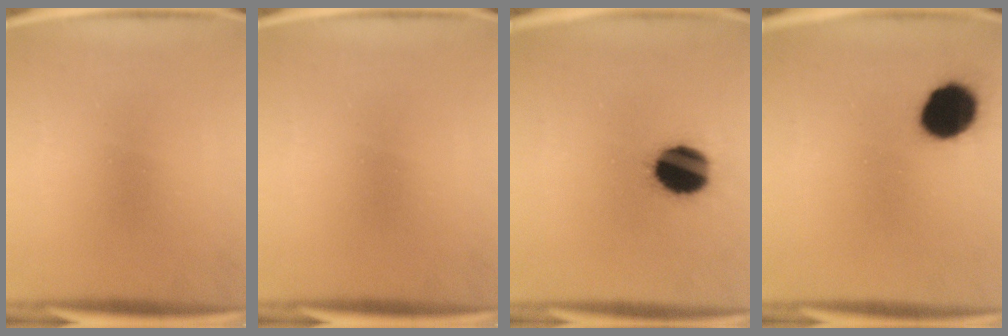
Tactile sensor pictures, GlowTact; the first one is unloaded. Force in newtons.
{"total": 0.0}
{"total": 15.0}
{"total": 12.9}